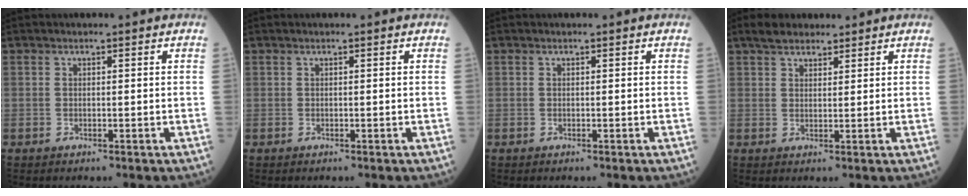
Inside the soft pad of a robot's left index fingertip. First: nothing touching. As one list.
[{"total": 0.0}, {"total": 0.0}, {"total": 4.1, "force": [3.3, 1.8, 1.7], "torque": [-0.036, 0.019, 0.058]}]